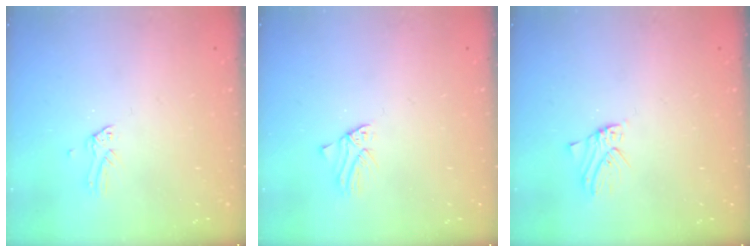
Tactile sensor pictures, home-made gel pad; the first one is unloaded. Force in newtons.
{"total": 1.1, "press": 1.1, "slide": 0.2}
{"total": 2.1, "press": 2.1, "slide": 0.2}